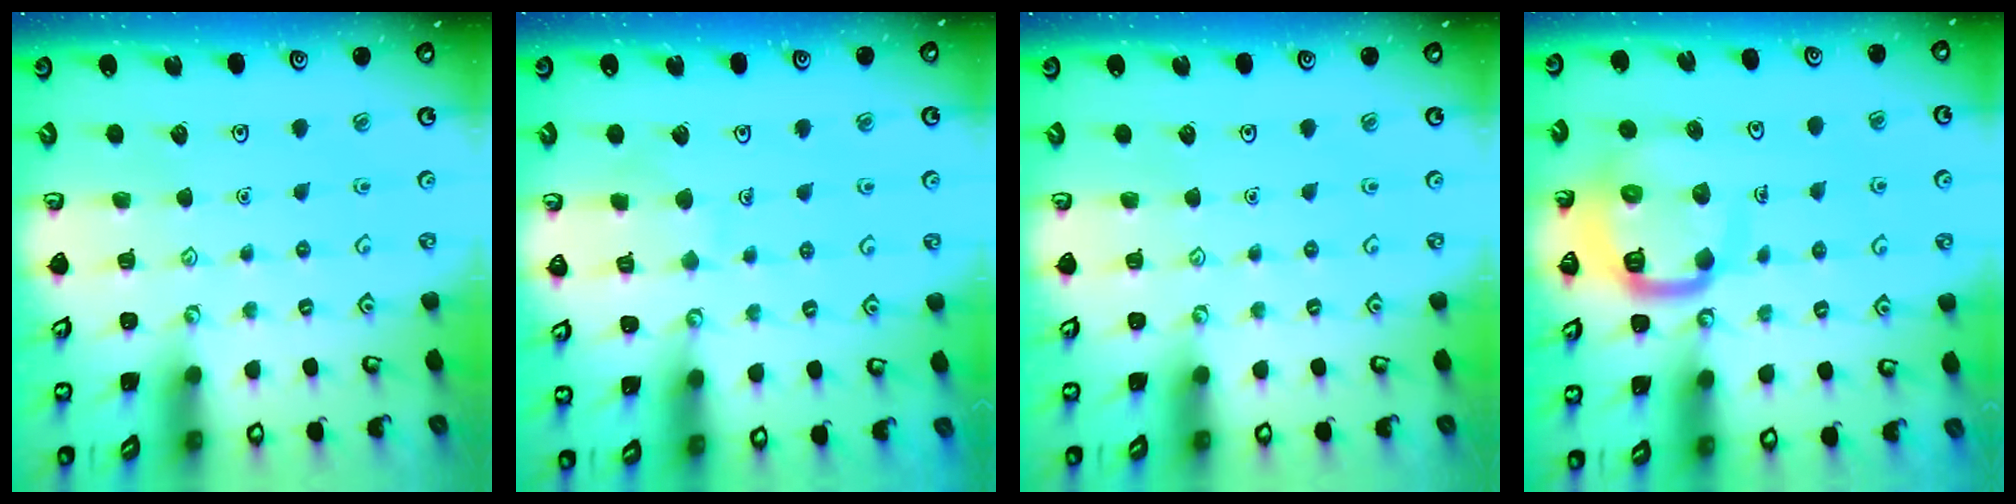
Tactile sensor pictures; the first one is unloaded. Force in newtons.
{"total": 5.6, "press": 5.6, "slide": 0.3}
{"total": 0.0}
{"total": 12.6, "press": 12.5, "slide": 1.4}